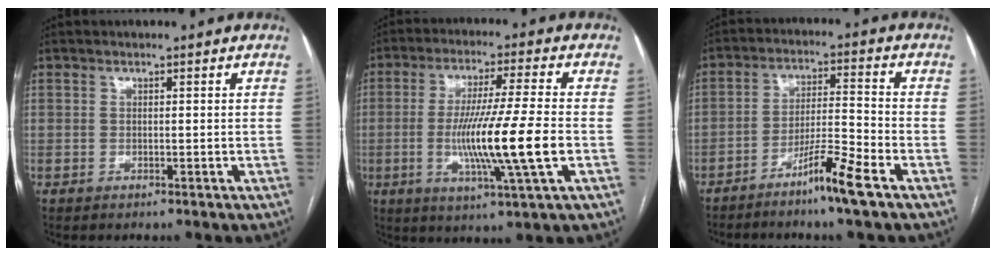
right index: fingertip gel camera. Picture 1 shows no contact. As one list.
[{"total": 13.6, "force": [-2.5, -0.9, 13.4], "torque": [-0.251, -0.019, -0.050]}, {"total": 8.0, "force": [-5.3, -0.8, 5.9], "torque": [-0.103, -0.011, -0.101]}]